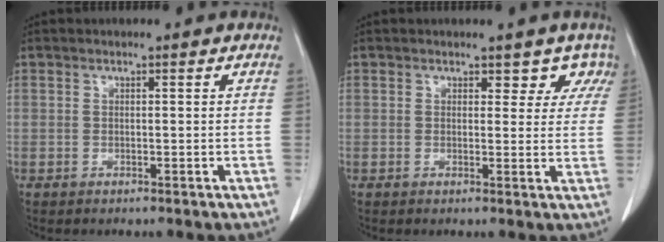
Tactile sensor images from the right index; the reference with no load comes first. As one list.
[{"total": 3.9, "force": [3.0, 2.4, 0.6], "torque": [0.019, -0.005, 0.018]}]